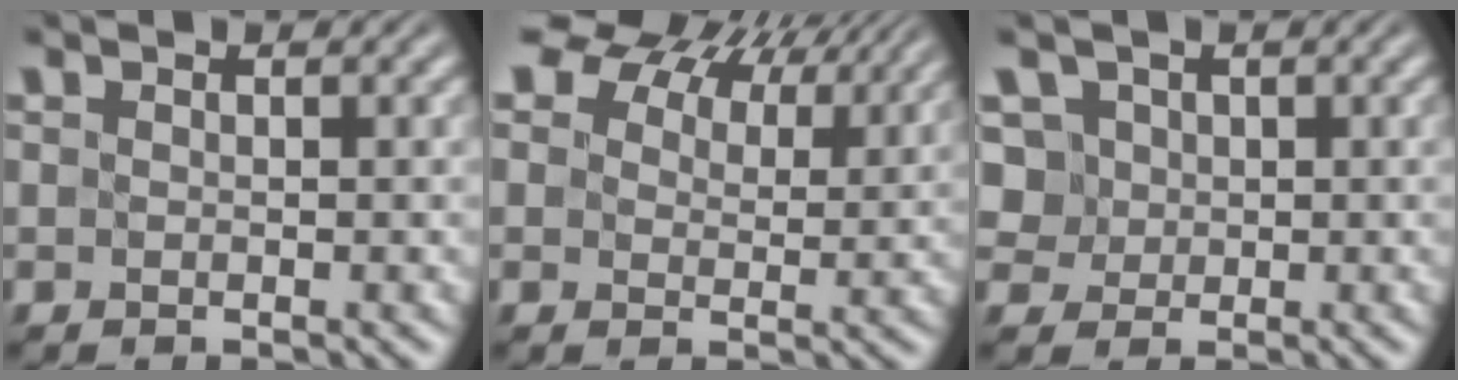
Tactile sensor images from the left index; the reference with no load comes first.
{"total": 12.7, "force": [9.0, 6.5, 6.2], "torque": [-0.125, 0.021, 0.143]}
{"total": 5.5, "force": [2.1, 4.4, 2.5], "torque": [-0.049, 0.020, 0.020]}